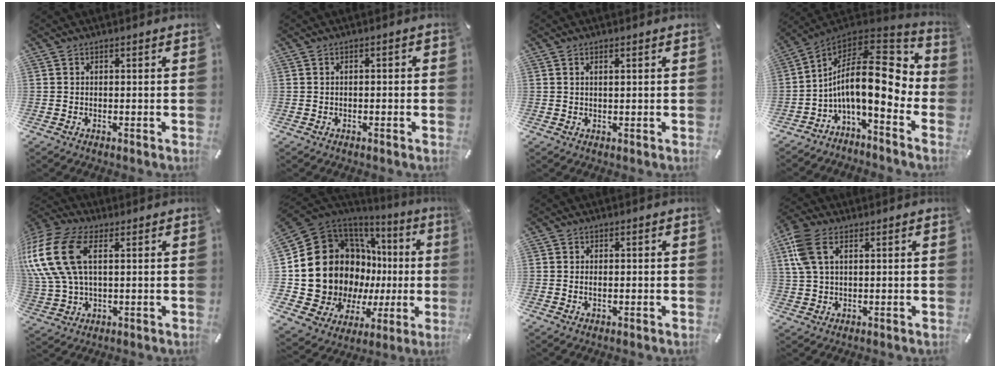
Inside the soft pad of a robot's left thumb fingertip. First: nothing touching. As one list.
[{"total": 1.2, "force": [-0.7, 0.6, 0.8], "torque": [-0.014, 0.002, -0.014]}, {"total": 1.0, "force": [0.4, 0.2, 0.9], "torque": [-0.018, 0.001, 0.007]}, {"total": 20.5, "force": [0.4, 8.7, 18.6], "torque": [-0.333, -0.031, 0.003]}, {"total": 18.1, "force": [5.2, 11.1, 13.3], "torque": [-0.308, -0.006, 0.092]}, {"total": 24.0, "force": [0.7, 18.4, 15.5], "torque": [-0.274, -0.052, 0.059]}, {"total": 1.5, "force": [-0.1, 0.8, 1.3], "torque": [-0.025, 0.003, -0.004]}, {"total": 8.4, "force": [3.0, 5.0, 6.1], "torque": [-0.148, -0.001, 0.054]}]